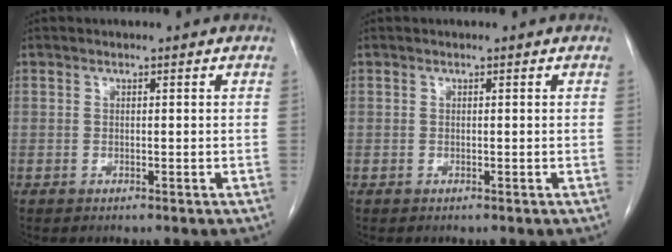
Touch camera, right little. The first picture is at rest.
{"total": 0.0}